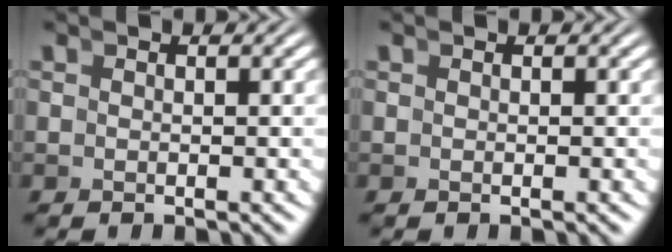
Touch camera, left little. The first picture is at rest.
{"total": 0.0}